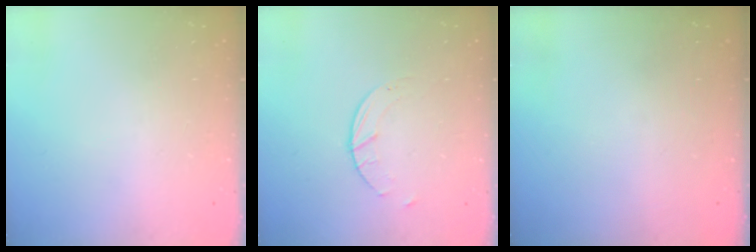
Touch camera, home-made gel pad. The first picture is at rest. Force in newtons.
{"total": 2.0, "press": 2.0, "slide": 0.3}
{"total": 0.0}